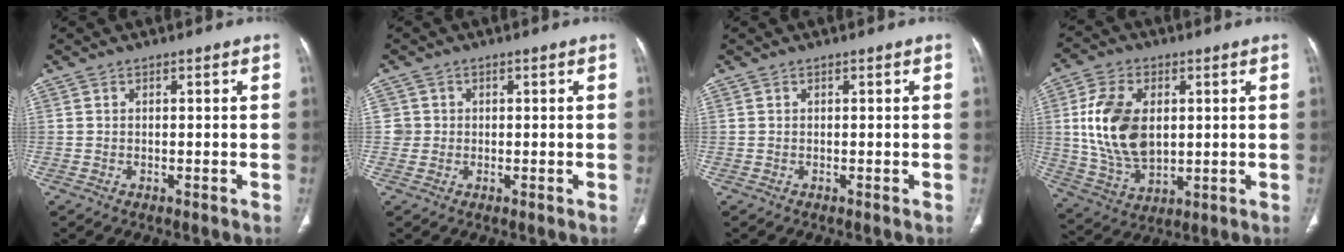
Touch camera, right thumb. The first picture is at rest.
{"total": 2.2, "force": [0.1, 2.2, -0.1], "torque": [0.017, 0.007, 0.001]}
{"total": 0.0}
{"total": 15.3, "force": [2.2, 9.7, 11.7], "torque": [-0.213, -0.010, 0.050]}